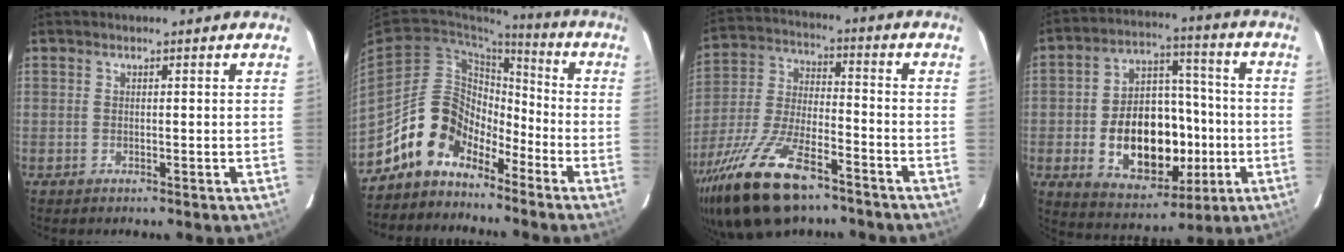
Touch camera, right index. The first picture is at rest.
{"total": 11.7, "force": [-8.6, 7.2, 3.5], "torque": [-0.068, 0.038, -0.164]}
{"total": 21.5, "force": [-14.3, 8.1, 13.9], "torque": [-0.294, -0.032, -0.258]}
{"total": 18.2, "force": [-3.9, 12.1, 13.1], "torque": [-0.256, 0.024, -0.038]}